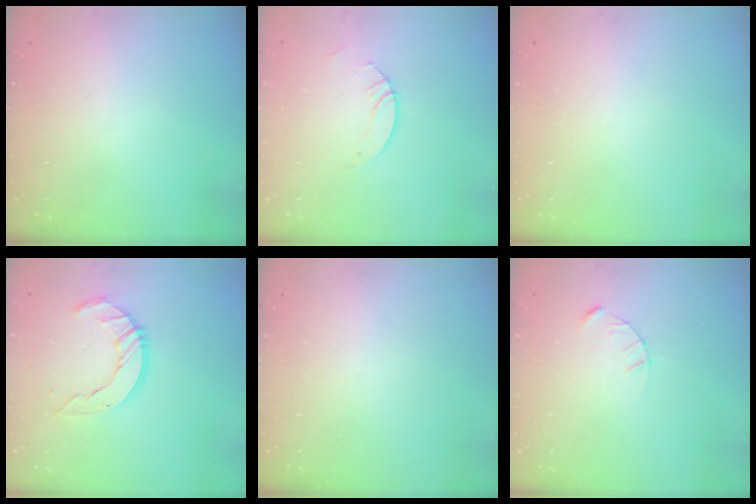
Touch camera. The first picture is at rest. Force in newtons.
{"total": 3.0, "press": 3.0, "slide": 0.3}
{"total": 0.0}
{"total": 10.8, "press": 10.8, "slide": 1.0}
{"total": 0.0}
{"total": 2.4, "press": 2.4, "slide": 0.3}